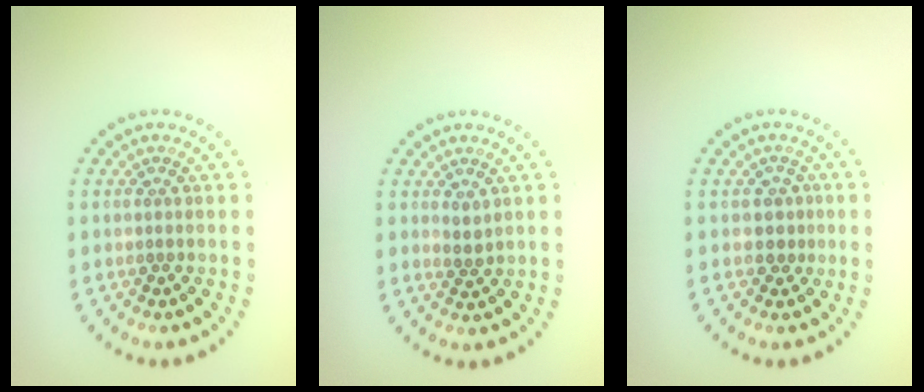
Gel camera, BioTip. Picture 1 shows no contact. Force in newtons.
{"total": 1.1, "press": 1.0, "slide": 0.6}
{"total": 1.8, "press": 1.5, "slide": 1.1}